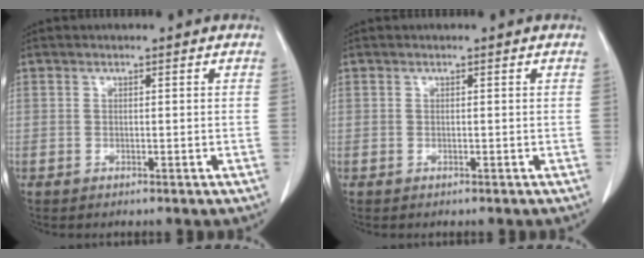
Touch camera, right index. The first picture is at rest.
{"total": 0.0}